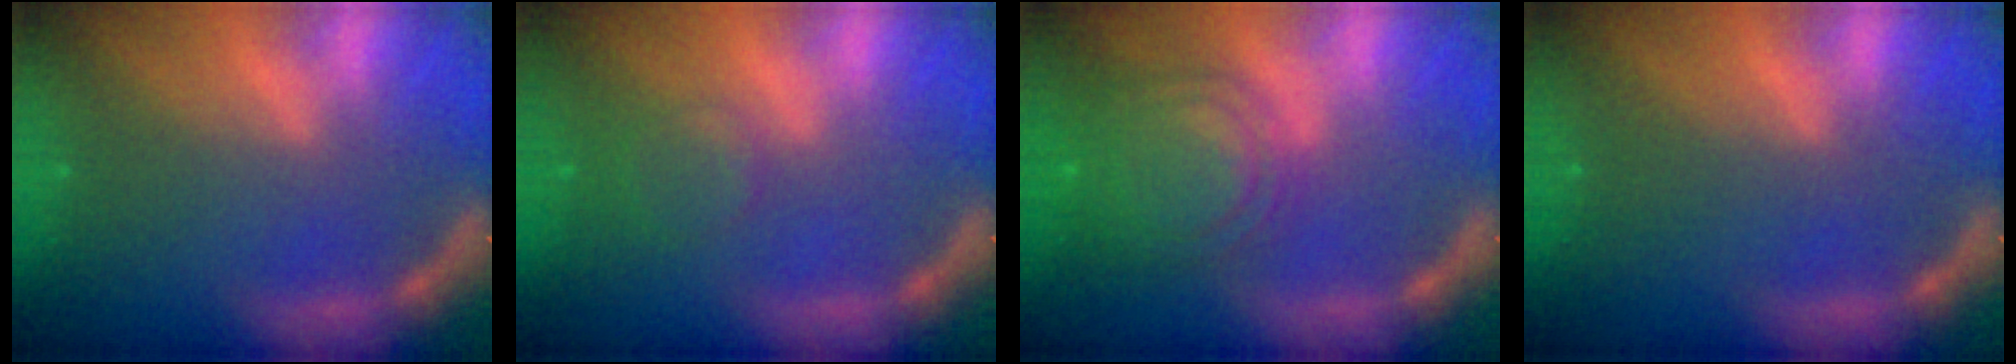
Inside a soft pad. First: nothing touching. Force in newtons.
{"total": 2.4}
{"total": 8.5}
{"total": 0.0}